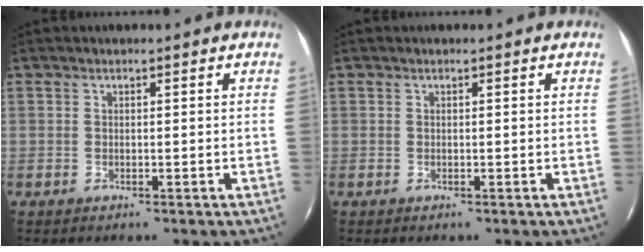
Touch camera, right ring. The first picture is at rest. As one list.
[{"total": 0.0}]